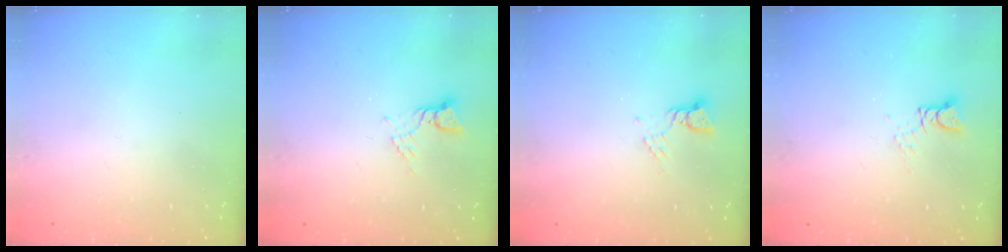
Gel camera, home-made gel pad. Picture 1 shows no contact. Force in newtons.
{"total": 2.4, "press": 2.4, "slide": 0.2}
{"total": 2.7, "press": 2.7, "slide": 0.2}
{"total": 3.5, "press": 3.5, "slide": 0.3}